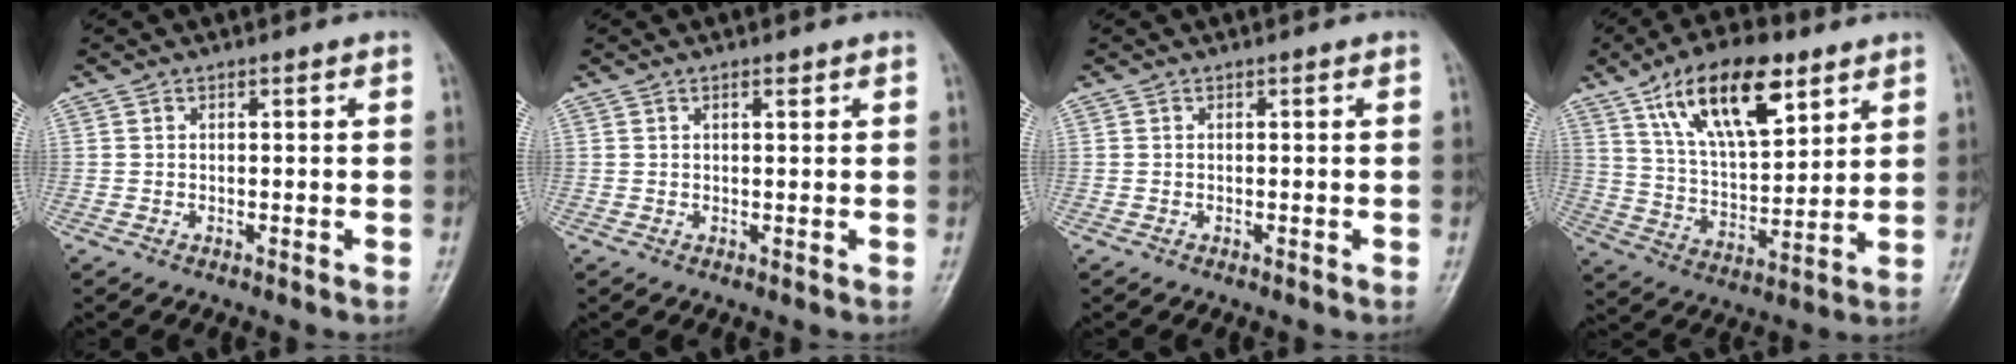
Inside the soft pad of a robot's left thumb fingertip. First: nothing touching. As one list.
[{"total": 1.2, "force": [0.7, 0.4, 0.9], "torque": [-0.011, -0.002, 0.011]}, {"total": 0.0}, {"total": 17.6, "force": [9.5, 7.6, 12.8], "torque": [-0.184, -0.035, 0.173]}]